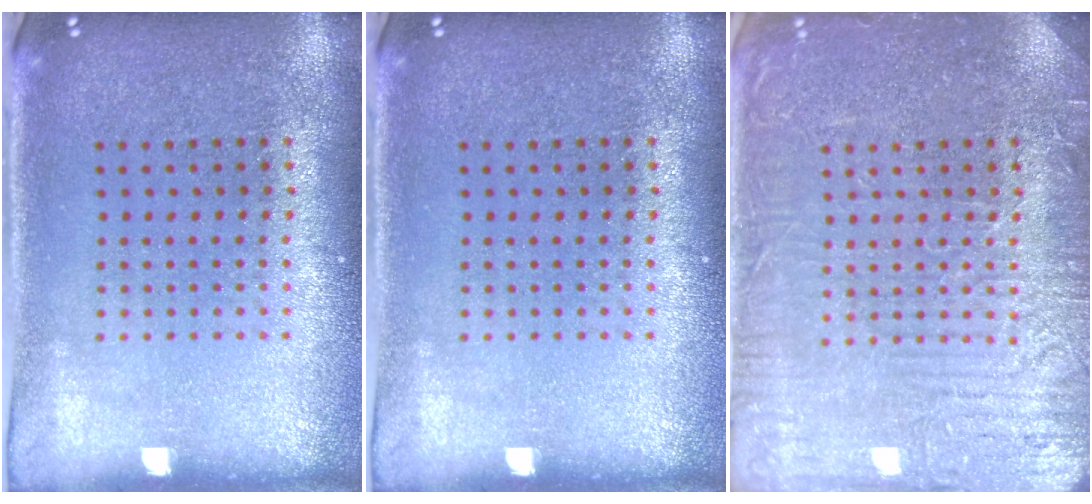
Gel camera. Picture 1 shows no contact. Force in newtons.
{"total": 0.0}
{"total": 6.2, "press": 6.1, "slide": 0.8}